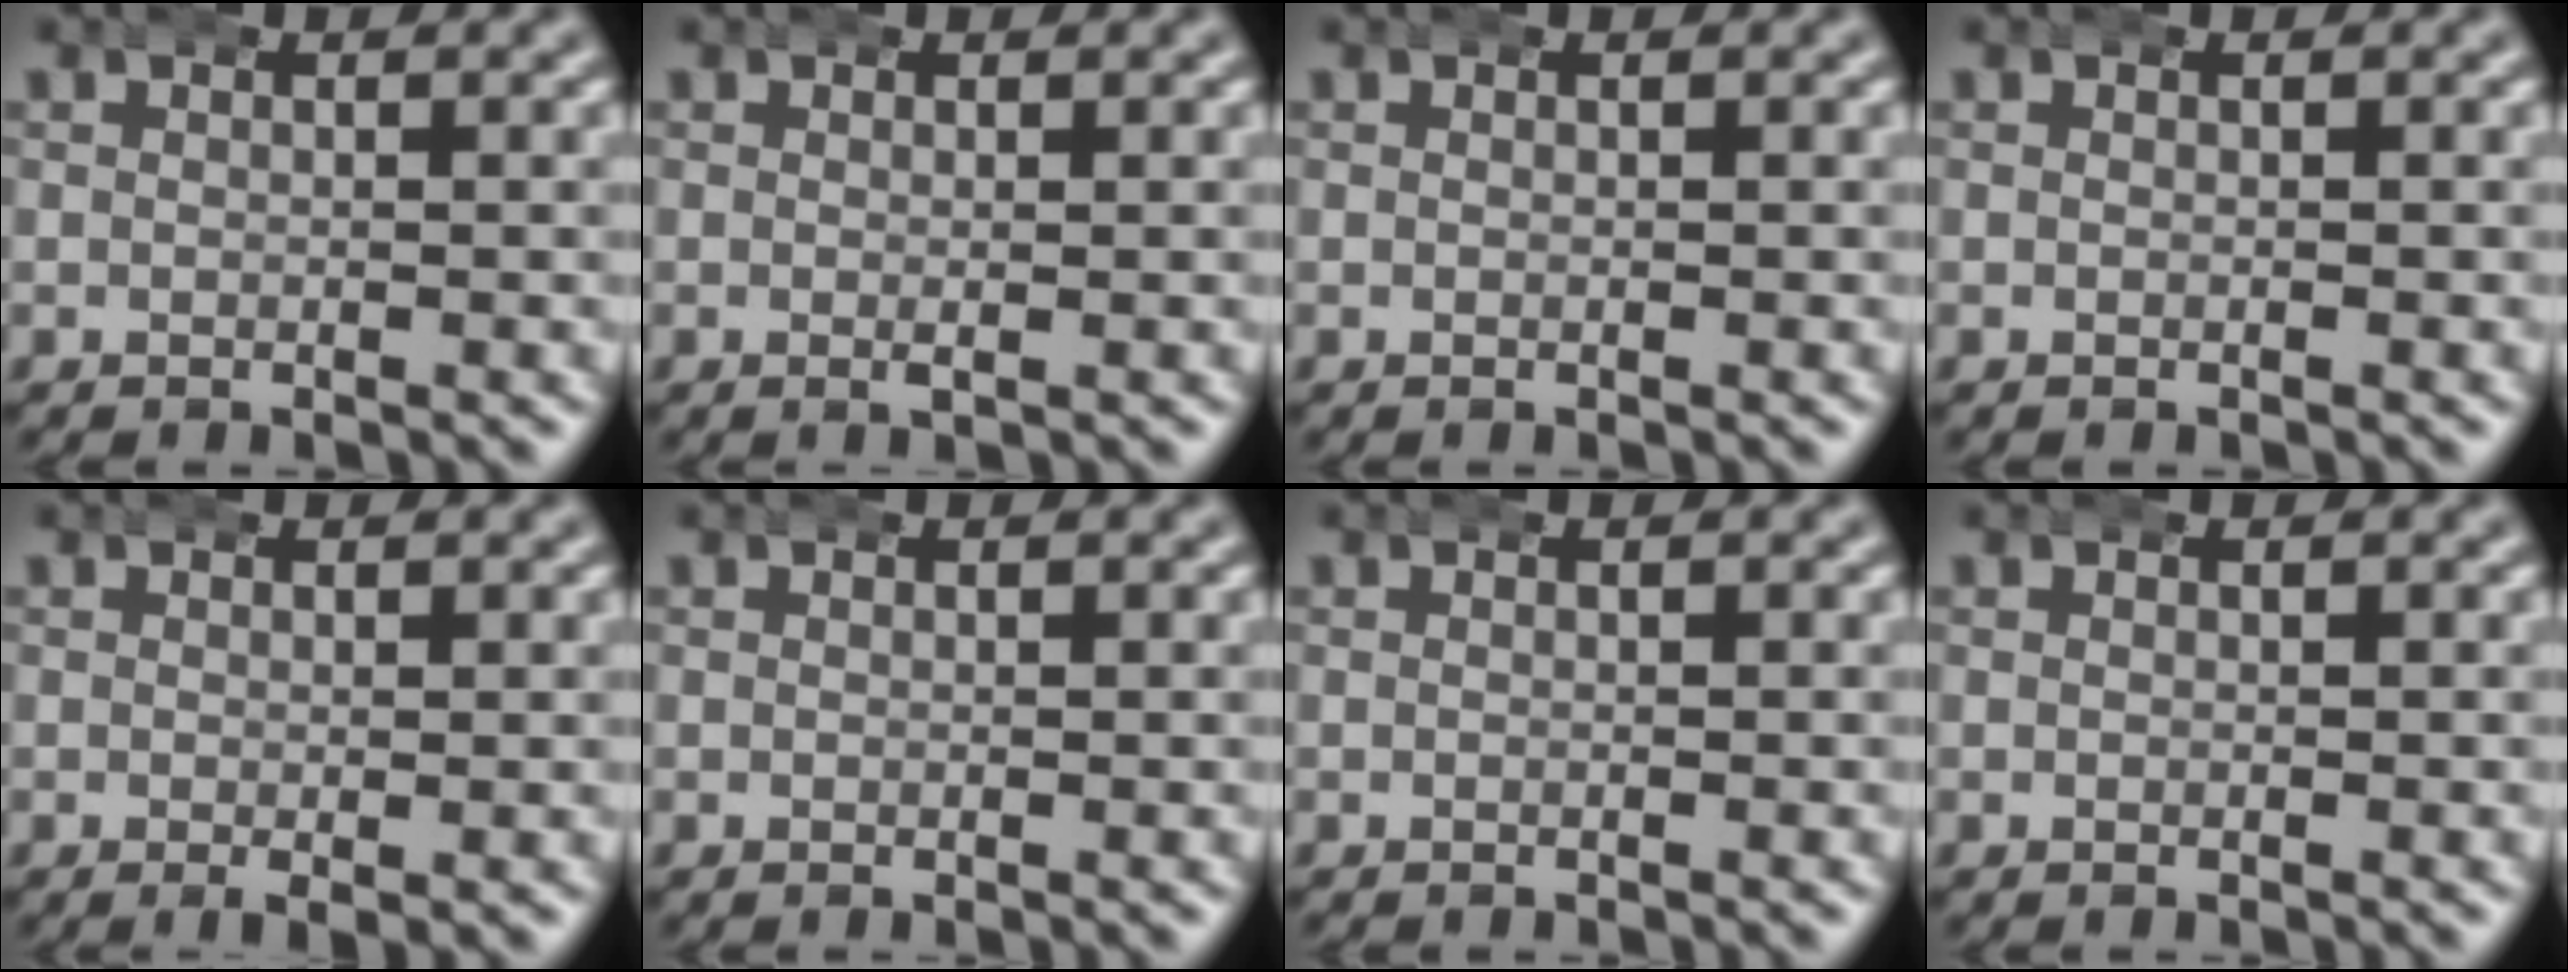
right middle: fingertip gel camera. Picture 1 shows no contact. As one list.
[{"total": 0.7, "force": [-0.1, 0.2, 0.7], "torque": [-0.015, 0.000, -0.003]}, {"total": 0.0}, {"total": 0.0}, {"total": 1.3, "force": [-0.4, 0.3, 1.2], "torque": [-0.017, -0.004, -0.005]}, {"total": 0.0}, {"total": 0.0}, {"total": 0.0}]